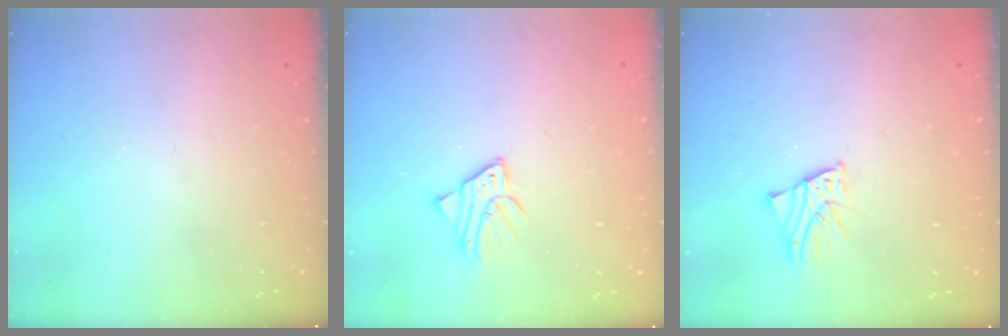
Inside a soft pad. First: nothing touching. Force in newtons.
{"total": 4.3, "press": 4.2, "slide": 0.4}
{"total": 2.3, "press": 2.3, "slide": 0.2}